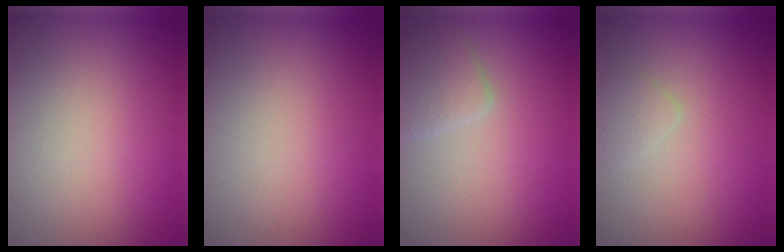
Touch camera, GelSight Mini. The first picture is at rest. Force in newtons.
{"total": 0.0}
{"total": 2.5, "press": 2.5, "slide": 0.1}
{"total": 1.1, "press": 1.1, "slide": 0.0}